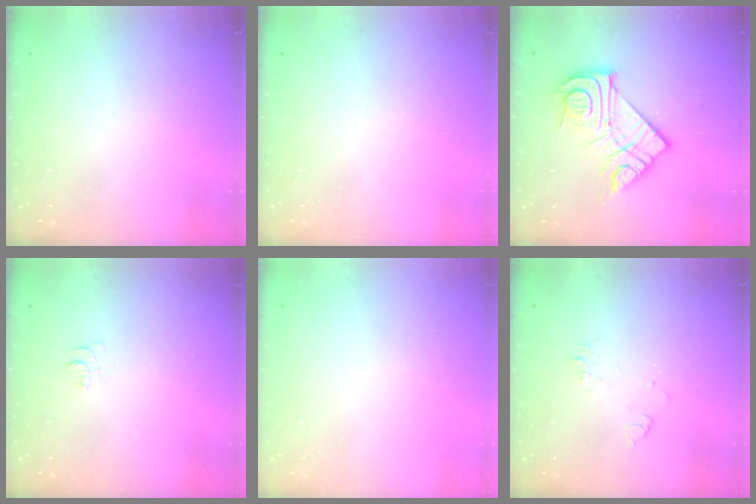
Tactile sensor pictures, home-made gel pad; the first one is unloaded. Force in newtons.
{"total": 0.0}
{"total": 16.9, "press": 16.9, "slide": 1.5}
{"total": 4.5, "press": 4.5, "slide": 0.7}
{"total": 0.0}
{"total": 6.2, "press": 6.2, "slide": 0.5}